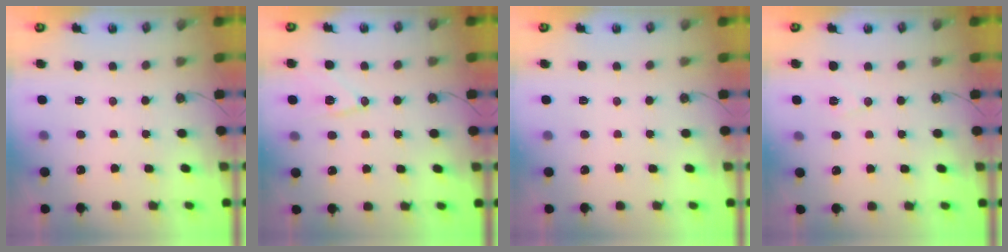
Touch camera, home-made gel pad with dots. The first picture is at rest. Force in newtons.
{"total": 11.5, "press": 11.5, "slide": 0.2}
{"total": 0.0}
{"total": 6.1, "press": 4.1, "slide": 4.6}